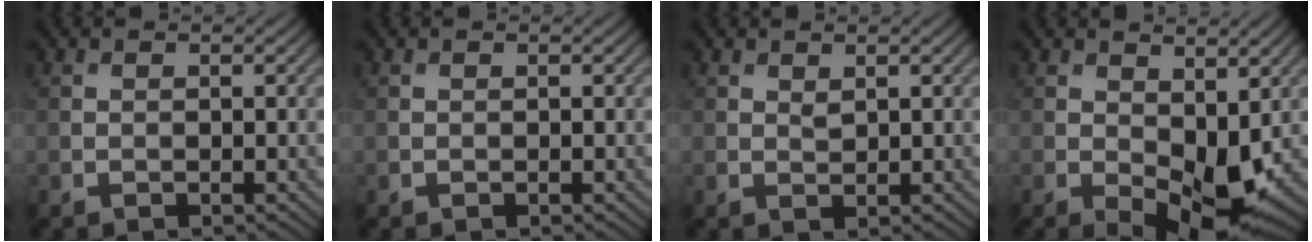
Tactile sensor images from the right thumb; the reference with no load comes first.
{"total": 0.0}
{"total": 0.9, "force": [0.6, 0.3, 0.5], "torque": [-0.013, -0.004, 0.013]}
{"total": 8.8, "force": [-0.7, 4.5, 7.6], "torque": [-0.120, -0.015, -0.002]}